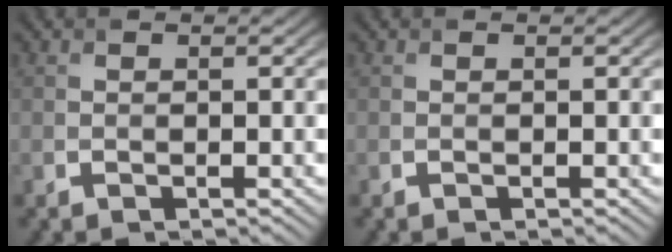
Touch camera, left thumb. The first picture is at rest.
{"total": 0.0}